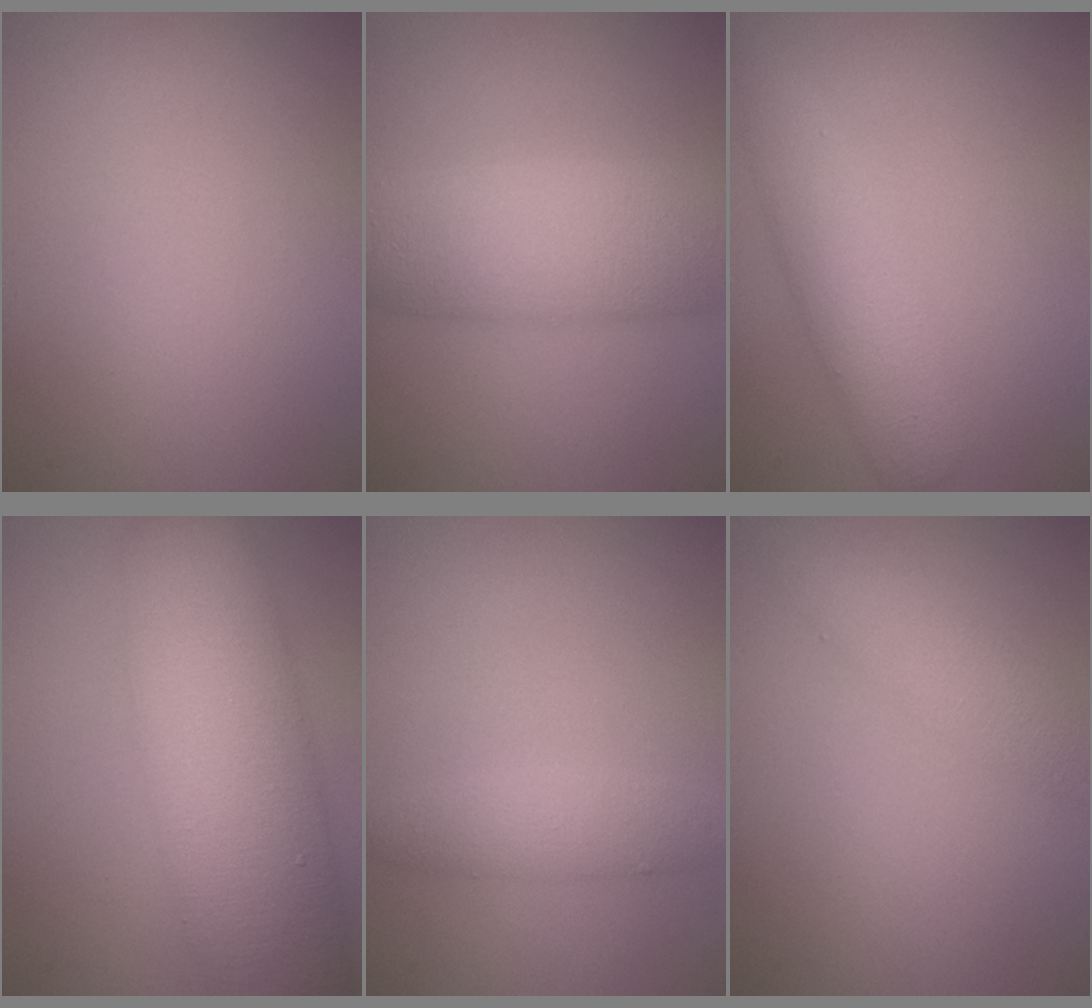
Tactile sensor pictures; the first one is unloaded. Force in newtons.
{"total": 7.8, "press": 7.8, "slide": 0.1}
{"total": 3.9, "press": 3.9, "slide": 0.1}
{"total": 12.2, "press": 12.2, "slide": 0.7}
{"total": 2.4, "press": 2.4, "slide": 0.2}
{"total": 3.1, "press": 3.1, "slide": 0.1}